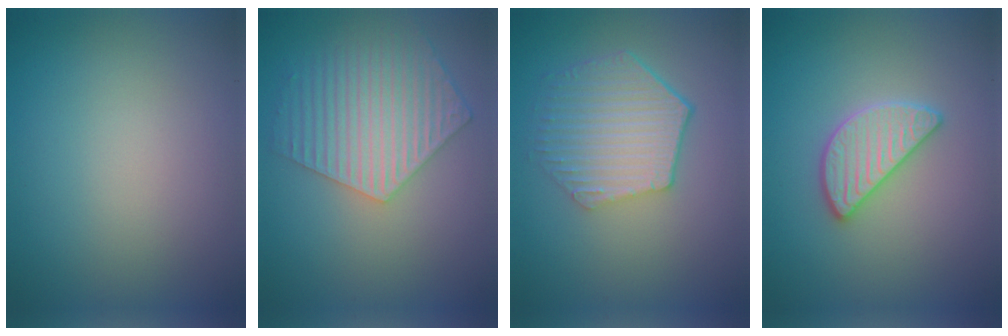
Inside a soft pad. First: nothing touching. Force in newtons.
{"total": 5.9, "press": 4.6, "slide": 3.7}
{"total": 5.9, "press": 4.5, "slide": 3.9}
{"total": 3.0, "press": 3.0, "slide": 0.2}